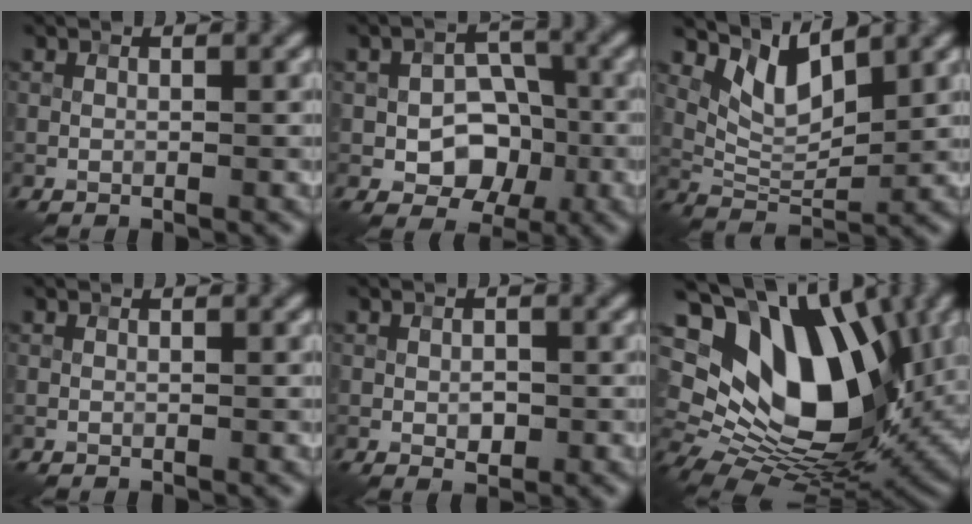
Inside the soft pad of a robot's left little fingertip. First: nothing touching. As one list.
[{"total": 5.7, "force": [-1.5, 4.2, 3.5], "torque": [-0.042, -0.003, -0.025]}, {"total": 5.1, "force": [3.1, 2.2, 3.4], "torque": [-0.070, -0.010, 0.059]}, {"total": 0.0}, {"total": 1.5, "force": [-0.3, 0.9, 1.1], "torque": [-0.016, 0.000, -0.005]}, {"total": 16.6, "force": [4.4, 10.2, 12.3], "torque": [-0.218, 0.010, 0.077]}]